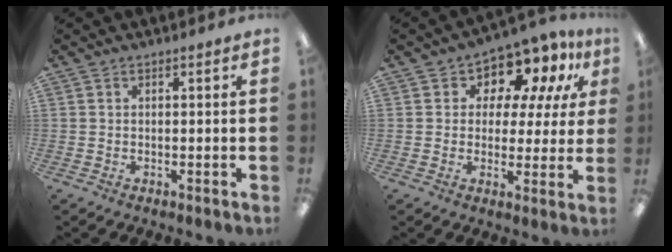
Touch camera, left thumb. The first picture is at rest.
{"total": 9.0, "force": [6.4, 5.3, 3.3], "torque": [-0.067, -0.051, 0.116]}